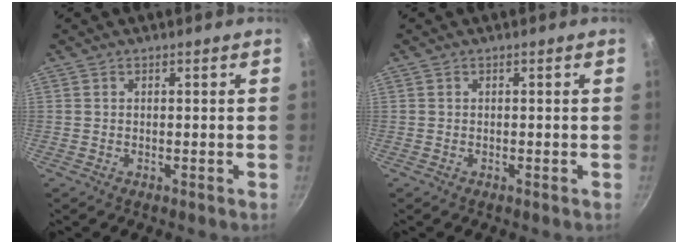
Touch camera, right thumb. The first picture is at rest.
{"total": 0.0}